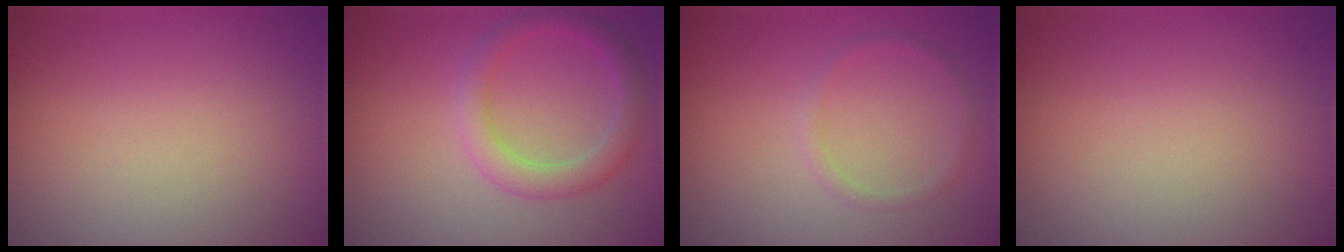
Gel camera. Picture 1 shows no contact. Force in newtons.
{"total": 2.8, "press": 2.8, "slide": 0.1}
{"total": 1.0, "press": 0.9, "slide": 0.2}
{"total": 0.0}